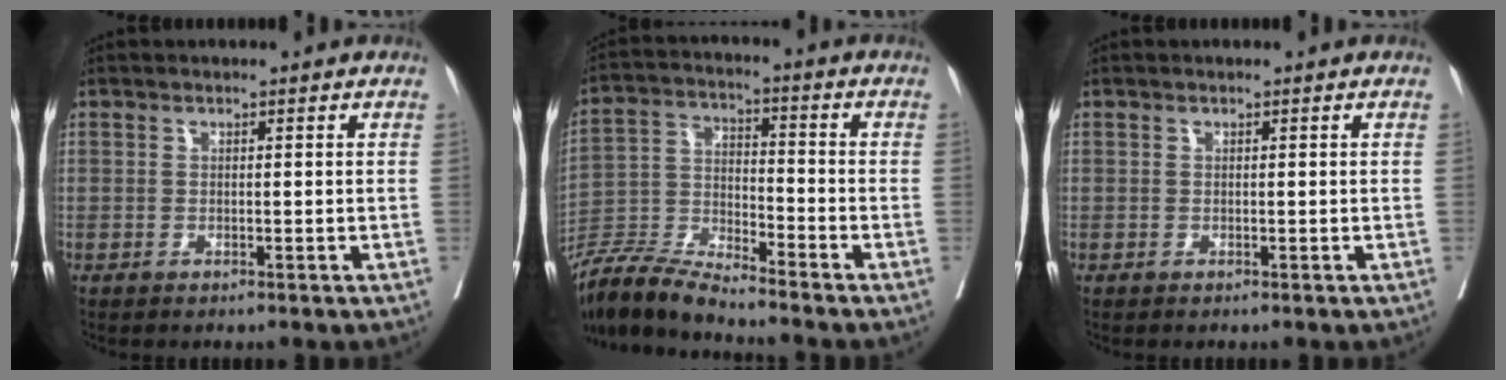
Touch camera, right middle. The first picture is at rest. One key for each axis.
{"total": 9.5, "fx": -9.0, "fy": -0.1, "fz": 2.9, "tx": -0.056, "ty": -0.006, "tz": -0.176}
{"total": 0.0}